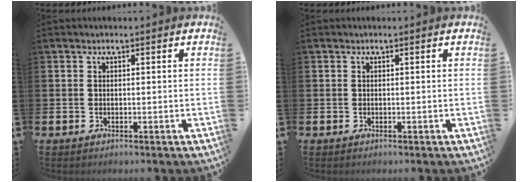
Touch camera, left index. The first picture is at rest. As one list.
[{"total": 0.0}]